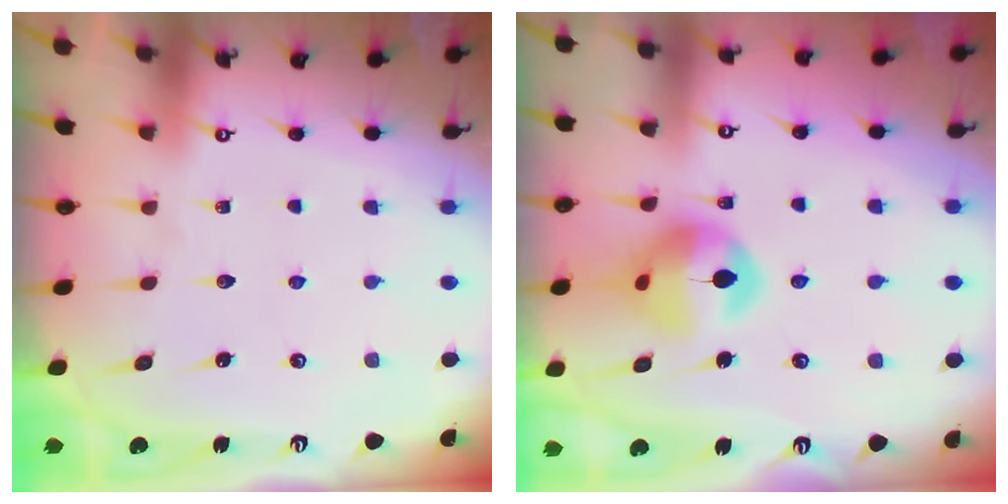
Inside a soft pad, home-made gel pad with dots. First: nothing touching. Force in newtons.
{"total": 14.2, "press": 14.1, "slide": 1.5}